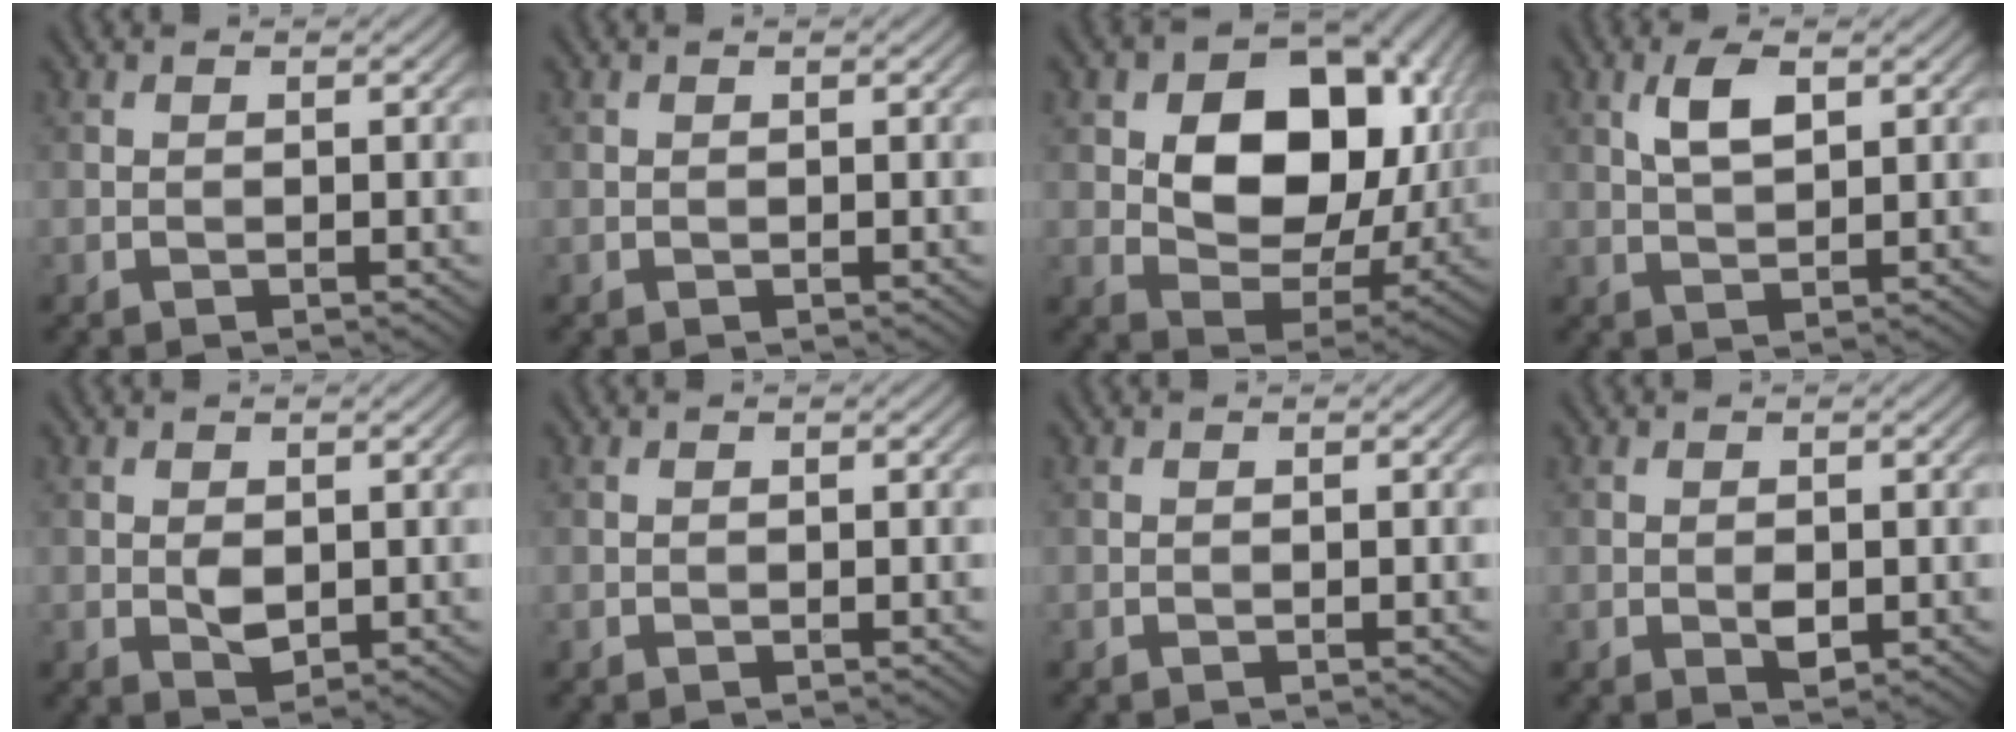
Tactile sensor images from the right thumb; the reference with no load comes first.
{"total": 0.0}
{"total": 15.4, "force": [3.0, 10.6, 10.8], "torque": [-0.171, -0.010, 0.054]}
{"total": 4.1, "force": [1.6, 1.6, 3.4], "torque": [-0.074, 0.004, 0.034]}
{"total": 2.2, "force": [0.1, 1.4, 1.7], "torque": [-0.035, -0.005, 0.005]}
{"total": 0.0}
{"total": 0.0}
{"total": 1.5, "force": [-0.3, 0.9, 1.2], "torque": [-0.023, -0.003, -0.004]}